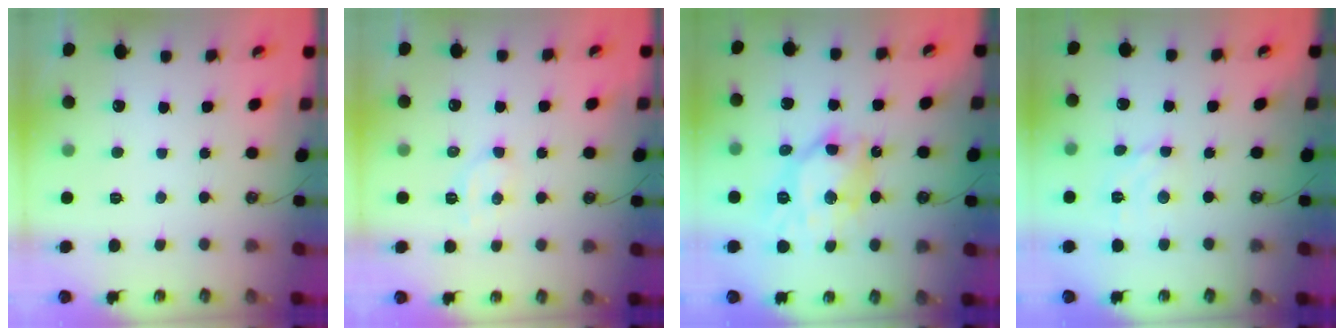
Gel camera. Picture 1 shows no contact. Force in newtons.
{"total": 4.7, "press": 4.5, "slide": 1.3}
{"total": 12.4, "press": 12.3, "slide": 1.5}
{"total": 3.2, "press": 3.2, "slide": 0.1}